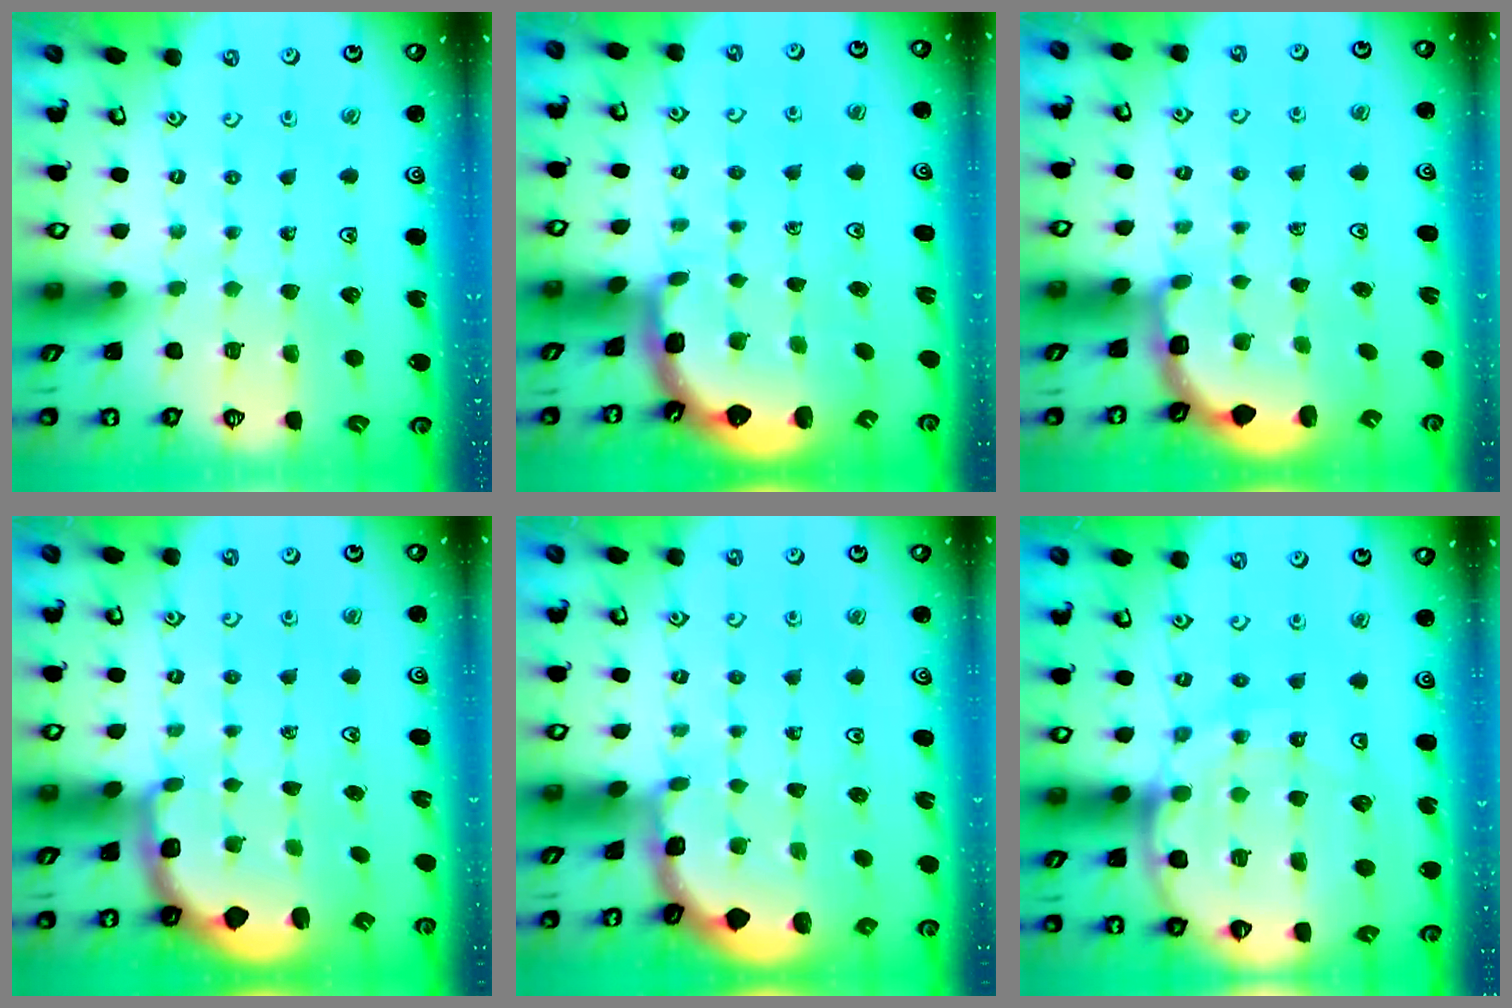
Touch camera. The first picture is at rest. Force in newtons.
{"total": 2.5, "press": 1.7, "slide": 1.8}
{"total": 3.1, "press": 2.2, "slide": 2.1}
{"total": 2.4, "press": 1.2, "slide": 2.1}
{"total": 2.6, "press": 2.6, "slide": 0.3}
{"total": 15.9, "press": 15.8, "slide": 1.9}